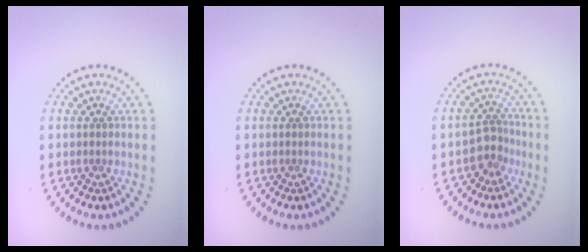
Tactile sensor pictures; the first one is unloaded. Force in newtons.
{"total": 0.0}
{"total": 2.3, "press": 1.7, "slide": 1.4}